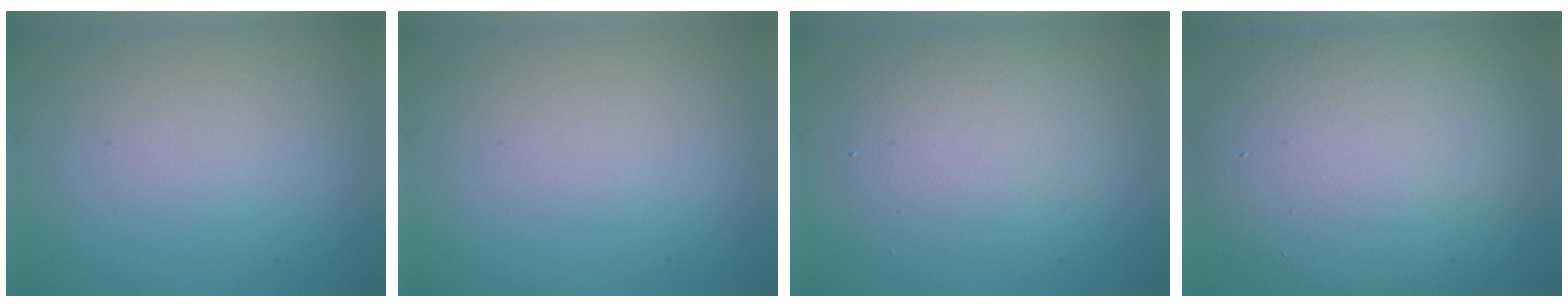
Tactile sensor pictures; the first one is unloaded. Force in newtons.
{"total": 0.0}
{"total": 4.8, "press": 4.7, "slide": 0.5}
{"total": 13.0, "press": 12.9, "slide": 1.0}